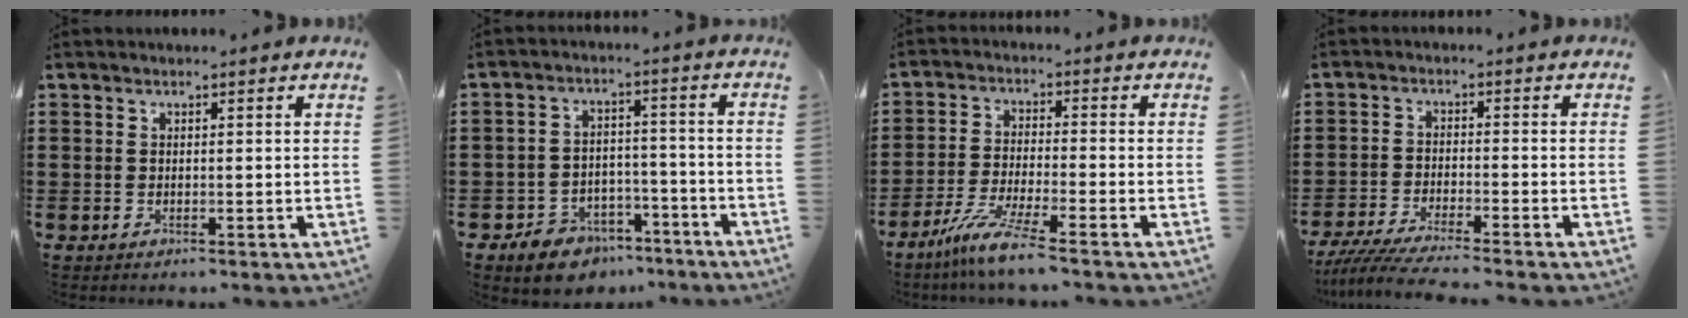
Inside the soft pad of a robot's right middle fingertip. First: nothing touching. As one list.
[{"total": 6.6, "force": [-5.9, 2.8, 1.2], "torque": [-0.025, 0.030, -0.114]}, {"total": 7.0, "force": [-5.4, -0.1, 4.4], "torque": [-0.103, -0.019, -0.106]}, {"total": 4.9, "force": [-4.5, -0.1, 1.8], "torque": [-0.052, -0.020, -0.093]}]